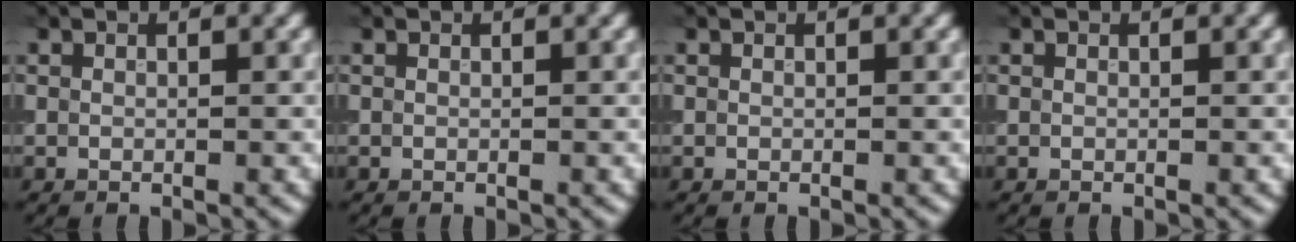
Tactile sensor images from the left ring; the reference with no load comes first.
{"total": 0.0}
{"total": 0.0}
{"total": 0.0}